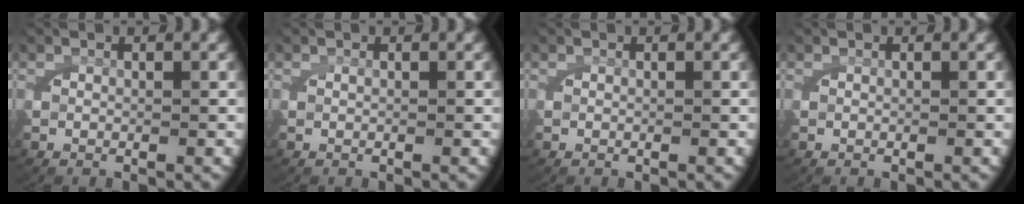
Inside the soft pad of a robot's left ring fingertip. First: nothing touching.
{"total": 0.0}
{"total": 0.0}
{"total": 0.0}